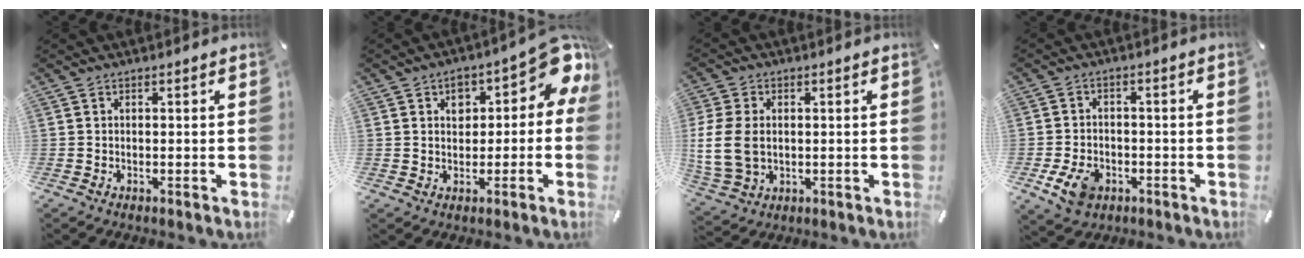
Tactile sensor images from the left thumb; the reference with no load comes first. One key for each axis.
{"total": 10.5, "fx": 4.3, "fy": 7.0, "fz": 6.5, "tx": -0.069, "ty": -0.031, "tz": 0.071}
{"total": 10.9, "fx": 0.4, "fy": 8.0, "fz": 7.4, "tx": -0.169, "ty": 0.005, "tz": 0.009}
{"total": 7.3, "fx": -2.8, "fy": 5.3, "fz": 4.1, "tx": -0.086, "ty": 0.007, "tz": -0.053}